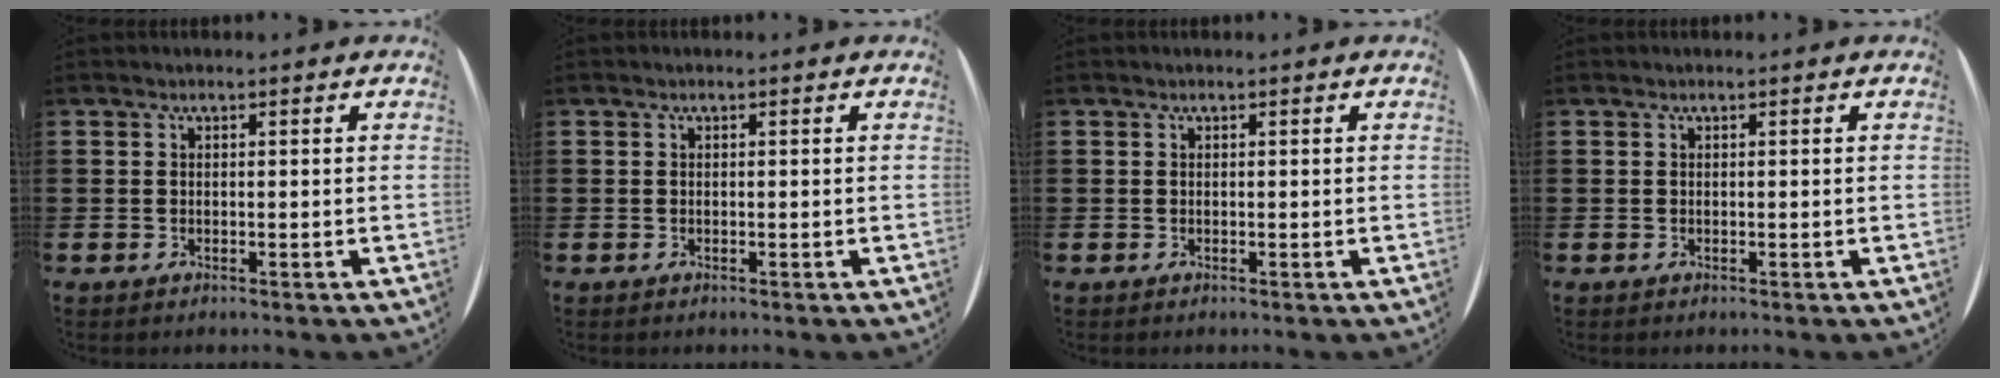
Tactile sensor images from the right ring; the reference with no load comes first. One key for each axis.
{"total": 0.0}
{"total": 0.0}
{"total": 0.0}